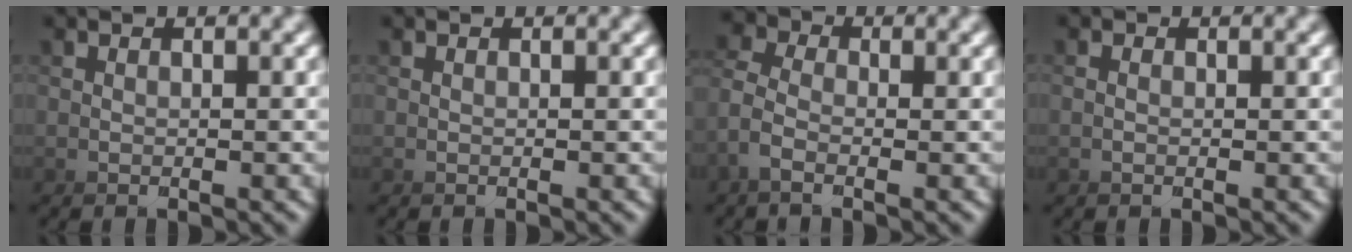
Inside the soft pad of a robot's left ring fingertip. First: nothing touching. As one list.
[{"total": 0.0}, {"total": 2.6, "force": [-2.2, -0.4, -1.3], "torque": [-0.004, 0.003, -0.051]}, {"total": 0.5, "force": [-0.4, -0.3, -0.2], "torque": [0.000, -0.006, -0.004]}]